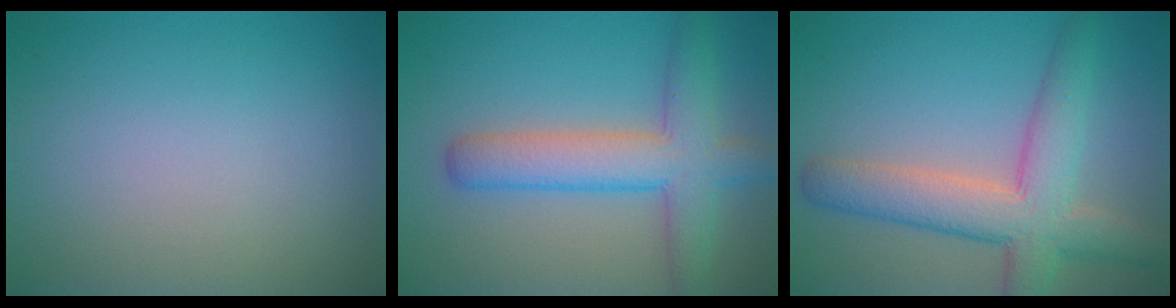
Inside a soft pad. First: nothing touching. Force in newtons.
{"total": 6.2, "press": 6.2, "slide": 0.3}
{"total": 6.8, "press": 6.8, "slide": 0.5}